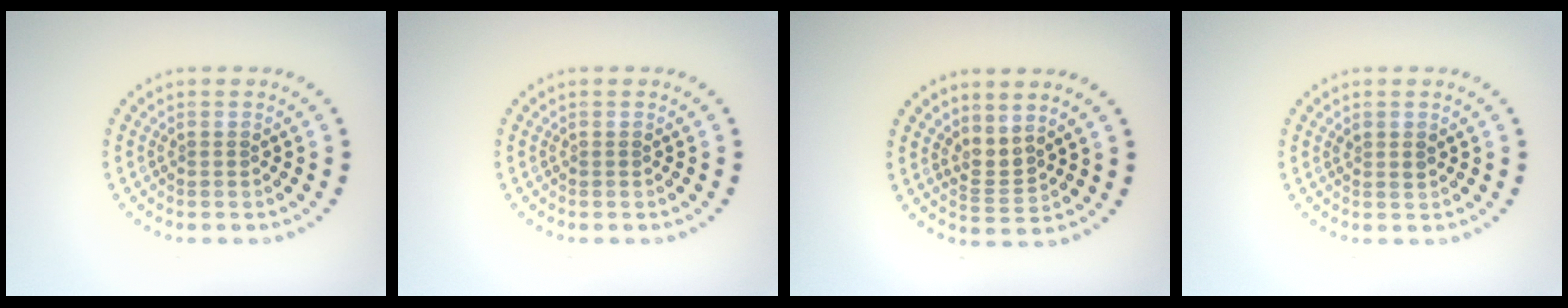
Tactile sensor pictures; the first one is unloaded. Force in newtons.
{"total": 0.0}
{"total": 1.9, "press": 1.3, "slide": 1.4}
{"total": 0.8, "press": 0.8, "slide": 0.3}